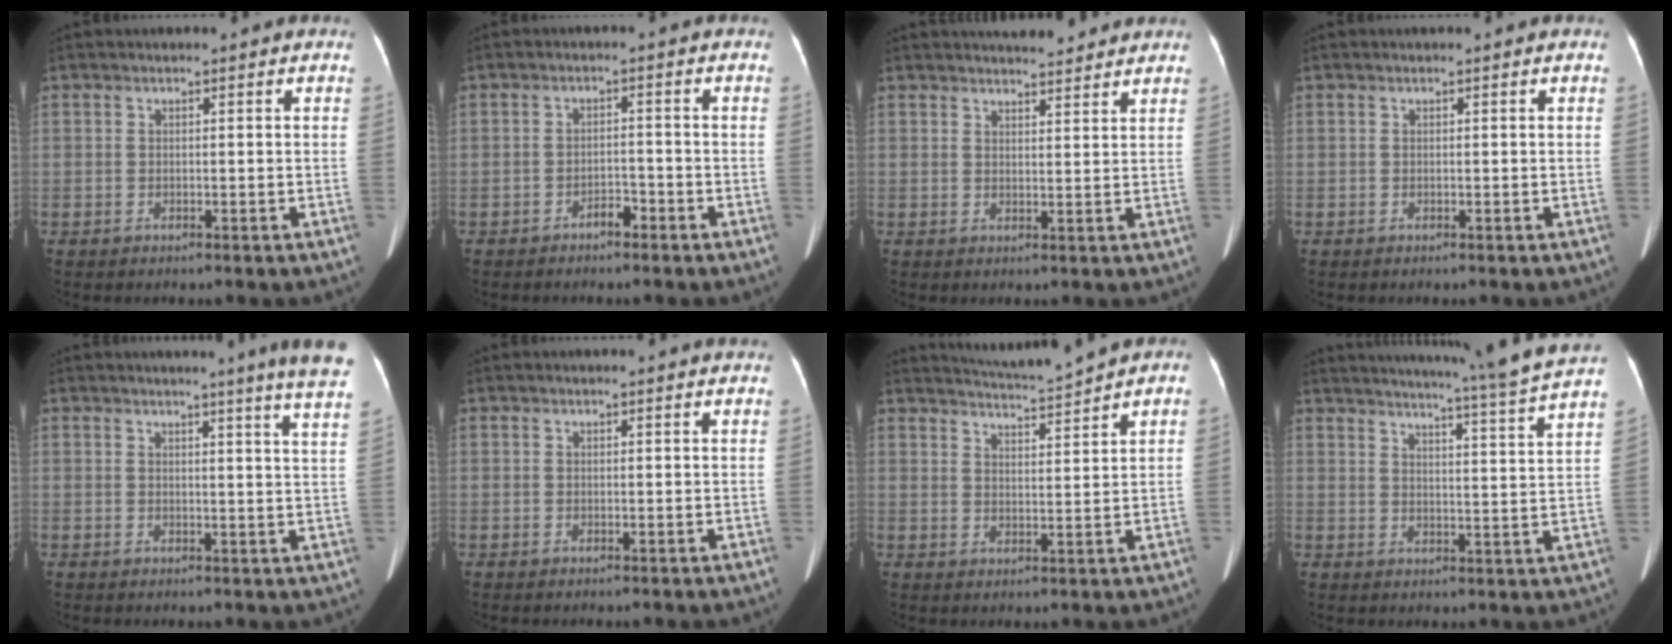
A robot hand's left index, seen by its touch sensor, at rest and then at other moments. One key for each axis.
{"total": 2.2, "fx": -1.8, "fy": 0.8, "fz": 1.1, "tx": -0.015, "ty": 0.003, "tz": -0.029}
{"total": 7.0, "fx": 6.5, "fy": 1.5, "fz": 2.0, "tx": -0.025, "ty": 0.013, "tz": 0.079}
{"total": 0.0}
{"total": 9.8, "fx": 8.4, "fy": -1.6, "fz": 4.8, "tx": -0.053, "ty": -0.047, "tz": 0.071}
{"total": 2.1, "fx": 2.0, "fy": -0.2, "fz": 0.5, "tx": -0.014, "ty": 0.003, "tz": 0.015}
{"total": 5.8, "fx": 5.6, "fy": -1.0, "fz": 0.9, "tx": -0.025, "ty": -0.002, "tz": 0.095}
{"total": 17.7, "fx": 15.9, "fy": -2.6, "fz": 7.3, "tx": -0.124, "ty": -0.058, "tz": 0.195}